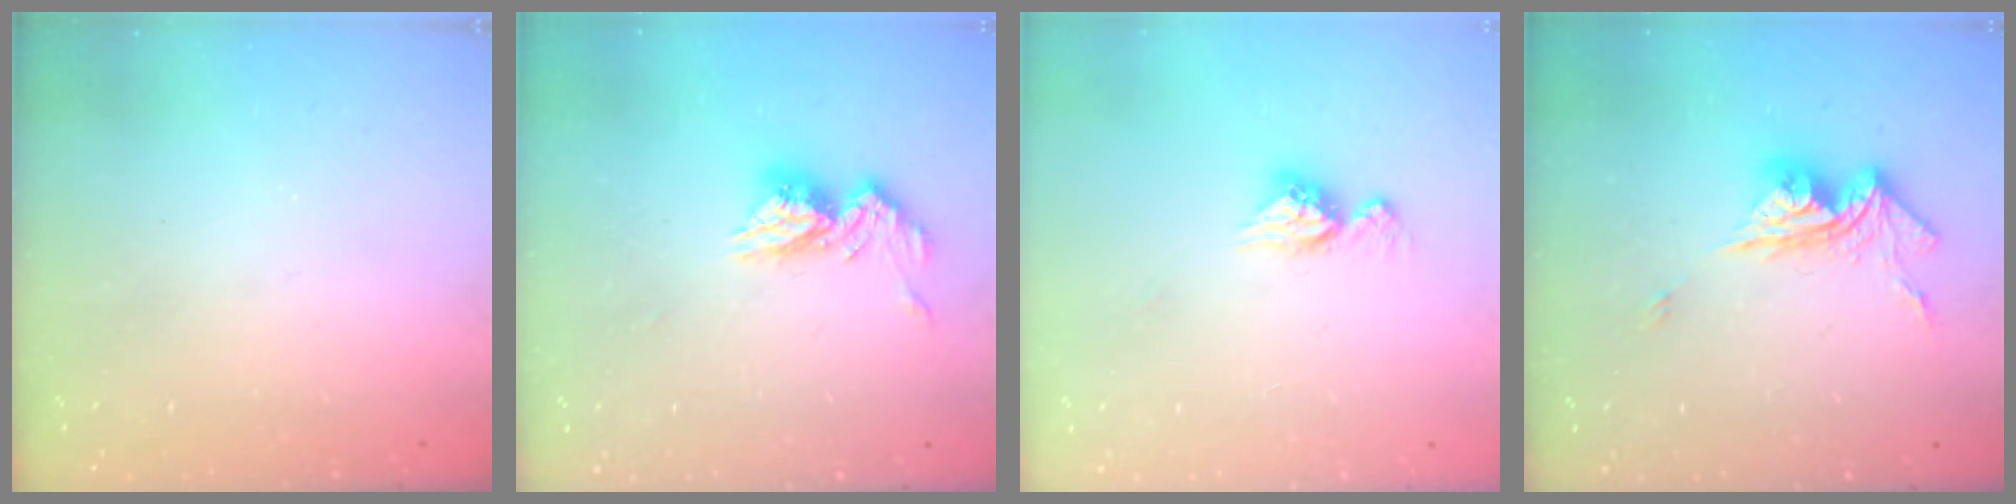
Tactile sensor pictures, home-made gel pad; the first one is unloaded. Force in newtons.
{"total": 11.5, "press": 11.4, "slide": 1.1}
{"total": 9.4, "press": 9.4, "slide": 0.8}
{"total": 12.0, "press": 11.9, "slide": 1.5}